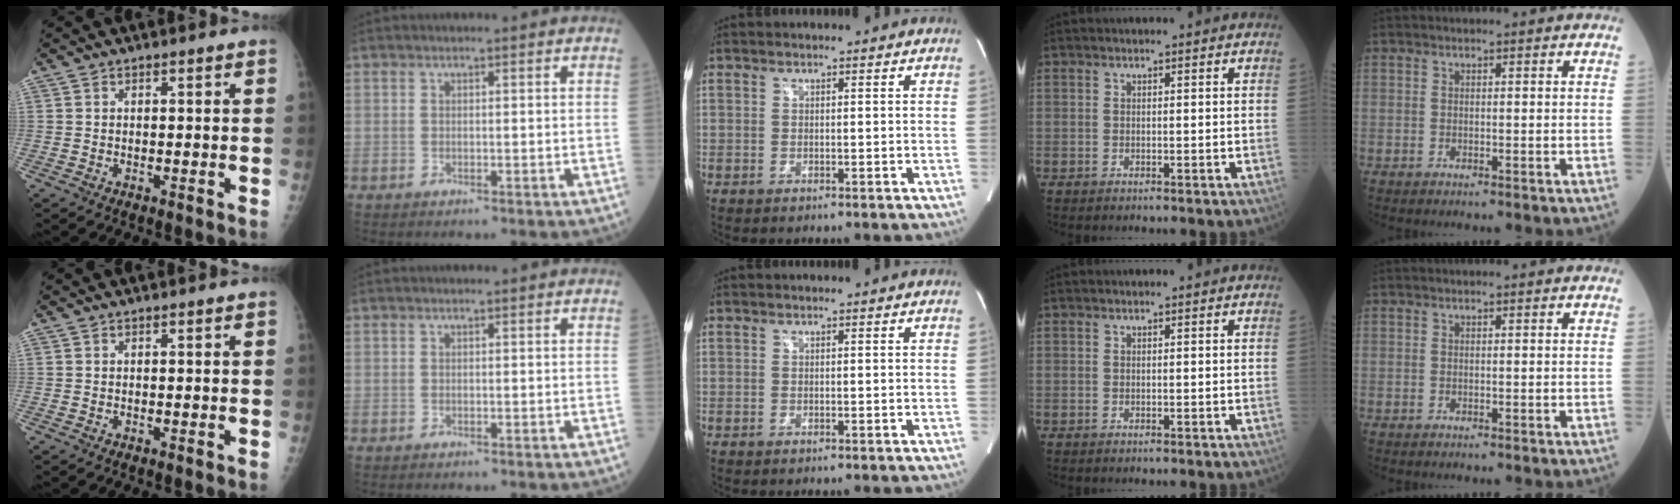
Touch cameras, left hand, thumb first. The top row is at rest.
{}